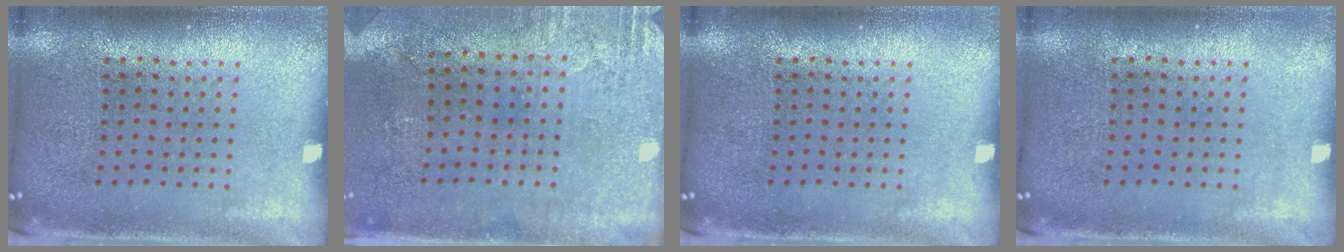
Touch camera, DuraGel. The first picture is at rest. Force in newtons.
{"total": 2.8, "press": 2.4, "slide": 1.5}
{"total": 0.0}
{"total": 0.0}